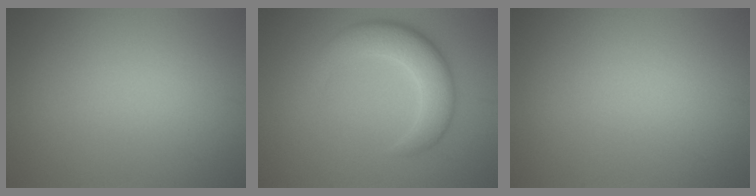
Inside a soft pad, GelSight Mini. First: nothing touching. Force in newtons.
{"total": 5.4, "press": 5.4, "slide": 0.5}
{"total": 0.0}